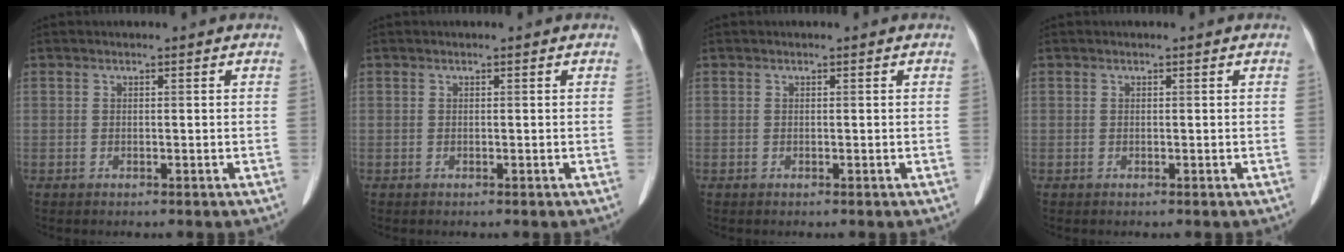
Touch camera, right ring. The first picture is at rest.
{"total": 0.0}
{"total": 0.0}
{"total": 0.0}